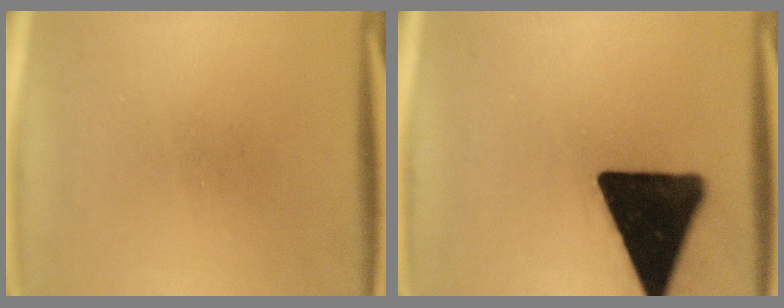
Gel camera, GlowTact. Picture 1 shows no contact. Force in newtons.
{"total": 19.7}